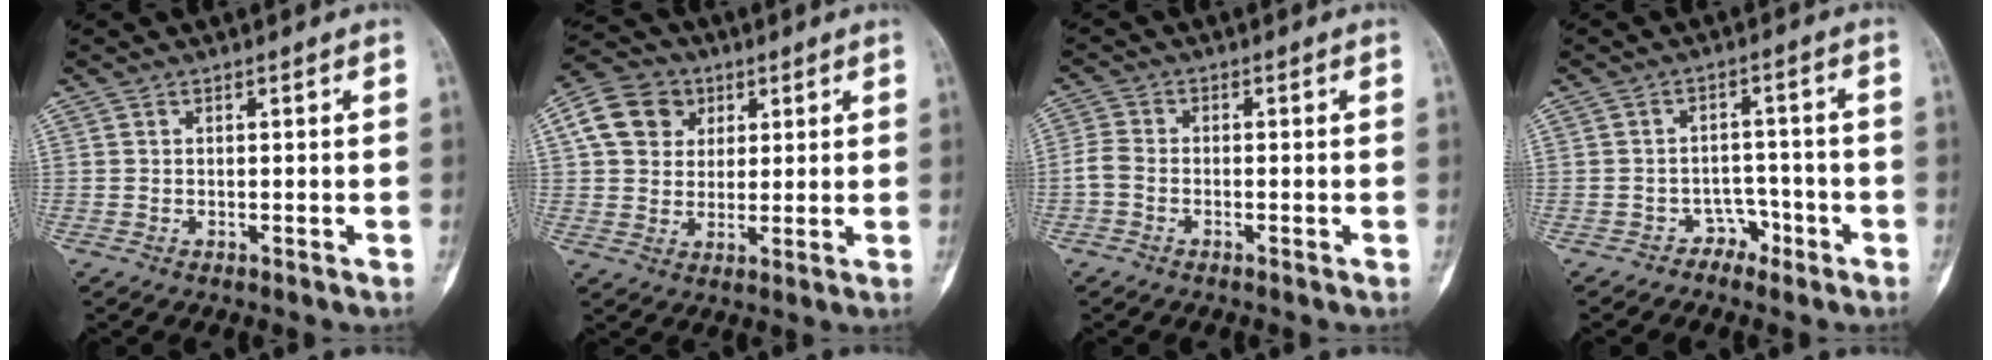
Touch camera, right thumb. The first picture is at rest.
{"total": 10.3, "force": [3.4, 8.6, 4.5], "torque": [-0.064, 0.000, 0.052]}
{"total": 3.0, "force": [-1.0, 2.0, 1.9], "torque": [-0.043, 0.006, -0.029]}
{"total": 3.6, "force": [-2.5, 2.6, 0.2], "torque": [0.020, 0.030, -0.039]}